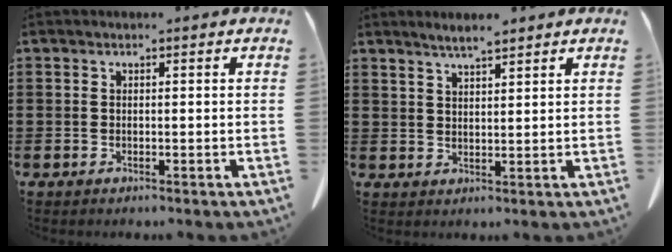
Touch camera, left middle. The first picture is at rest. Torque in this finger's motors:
{"motor_torque": [0.70, -0.44, 0.22, 0.02]}